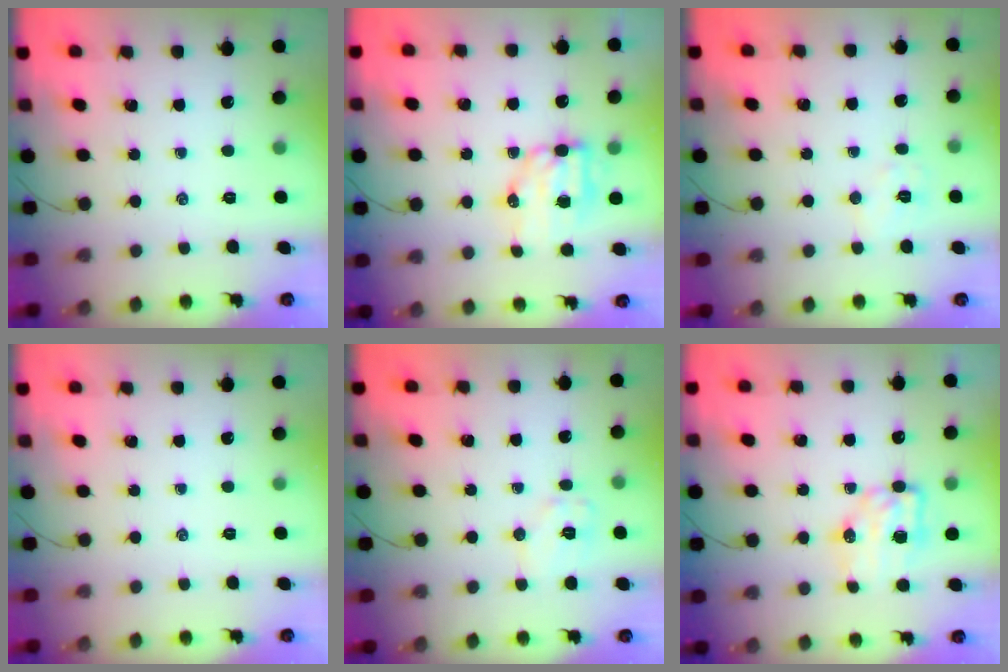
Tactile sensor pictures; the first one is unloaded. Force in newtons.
{"total": 8.5, "press": 8.3, "slide": 1.7}
{"total": 6.3, "press": 6.1, "slide": 1.3}
{"total": 0.0}
{"total": 7.6, "press": 7.6, "slide": 0.6}
{"total": 8.0, "press": 7.9, "slide": 0.8}